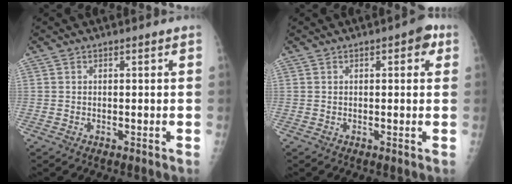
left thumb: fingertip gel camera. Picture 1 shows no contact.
{"total": 3.3, "force": [1.3, 1.6, 2.7], "torque": [-0.016, 0.002, 0.007]}